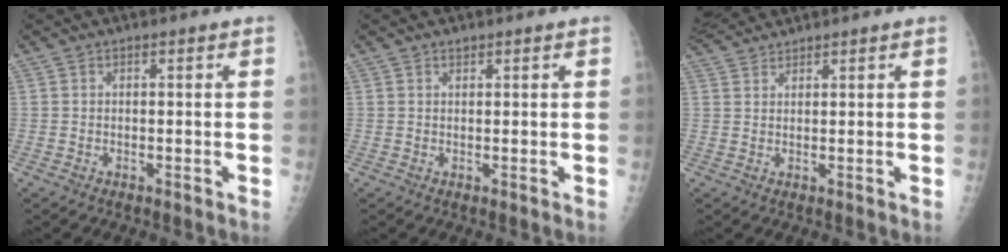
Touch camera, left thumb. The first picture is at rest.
{"total": 0.7, "force": [0.6, 0.3, 0.2], "torque": [-0.001, -0.004, 0.009]}
{"total": 4.9, "force": [4.8, 0.7, 0.9], "torque": [-0.023, 0.011, 0.097]}